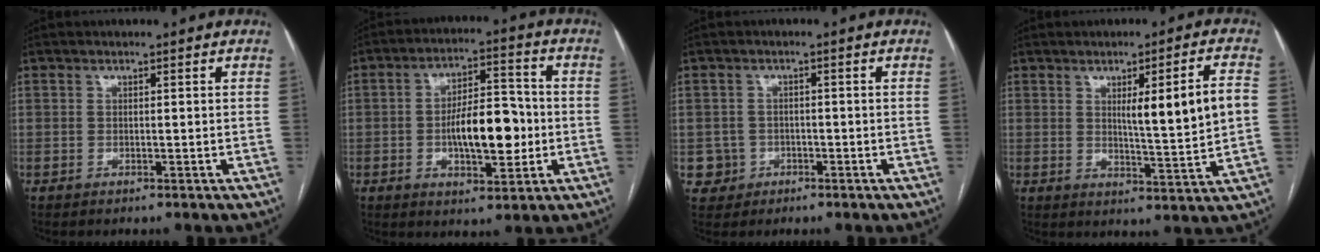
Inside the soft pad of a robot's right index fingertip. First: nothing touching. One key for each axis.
{"total": 10.7, "fx": -1.5, "fy": 4.0, "fz": 9.8, "tx": -0.167, "ty": 0.015, "tz": -0.021}
{"total": 3.3, "fx": -0.9, "fy": 3.1, "fz": -0.3, "tx": 0.014, "ty": 0.013, "tz": -0.014}
{"total": 9.5, "fx": 1.4, "fy": -0.2, "fz": 9.4, "tx": -0.145, "ty": -0.003, "tz": 0.025}